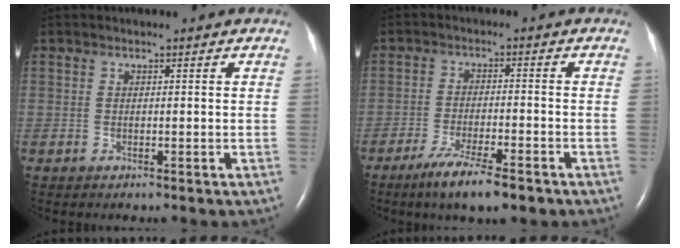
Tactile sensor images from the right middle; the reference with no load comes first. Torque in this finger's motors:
{"motor_torque": [0.36, -0.21, 0.13, 0.06]}